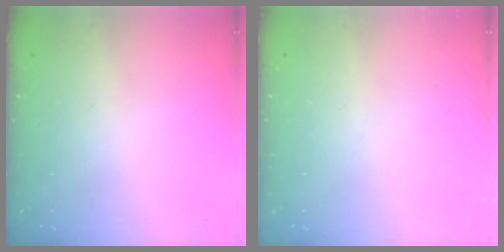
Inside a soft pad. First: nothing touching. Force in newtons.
{"total": 0.0}